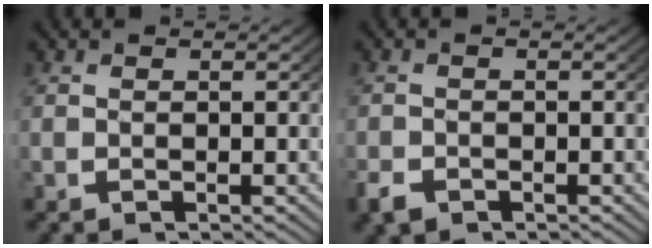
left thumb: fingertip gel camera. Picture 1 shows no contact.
{"total": 1.9, "force": [-1.4, 1.2, 0.6], "torque": [-0.020, -0.012, -0.023]}